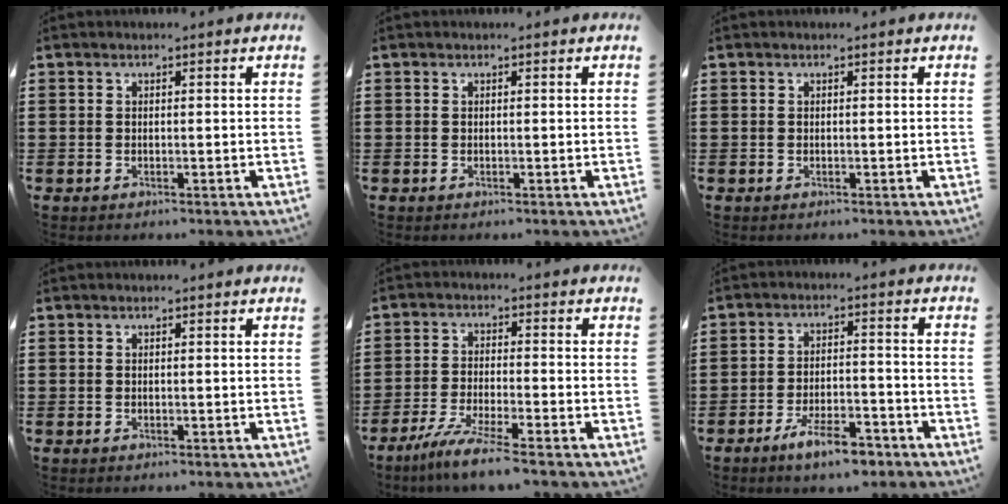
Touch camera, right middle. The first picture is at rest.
{"total": 0.0}
{"total": 0.0}
{"total": 0.0}
{"total": 5.9, "force": [-4.9, -0.4, 3.2], "torque": [-0.071, -0.020, -0.092]}
{"total": 7.0, "force": [-5.4, 1.6, 4.2], "torque": [-0.077, 0.003, -0.099]}